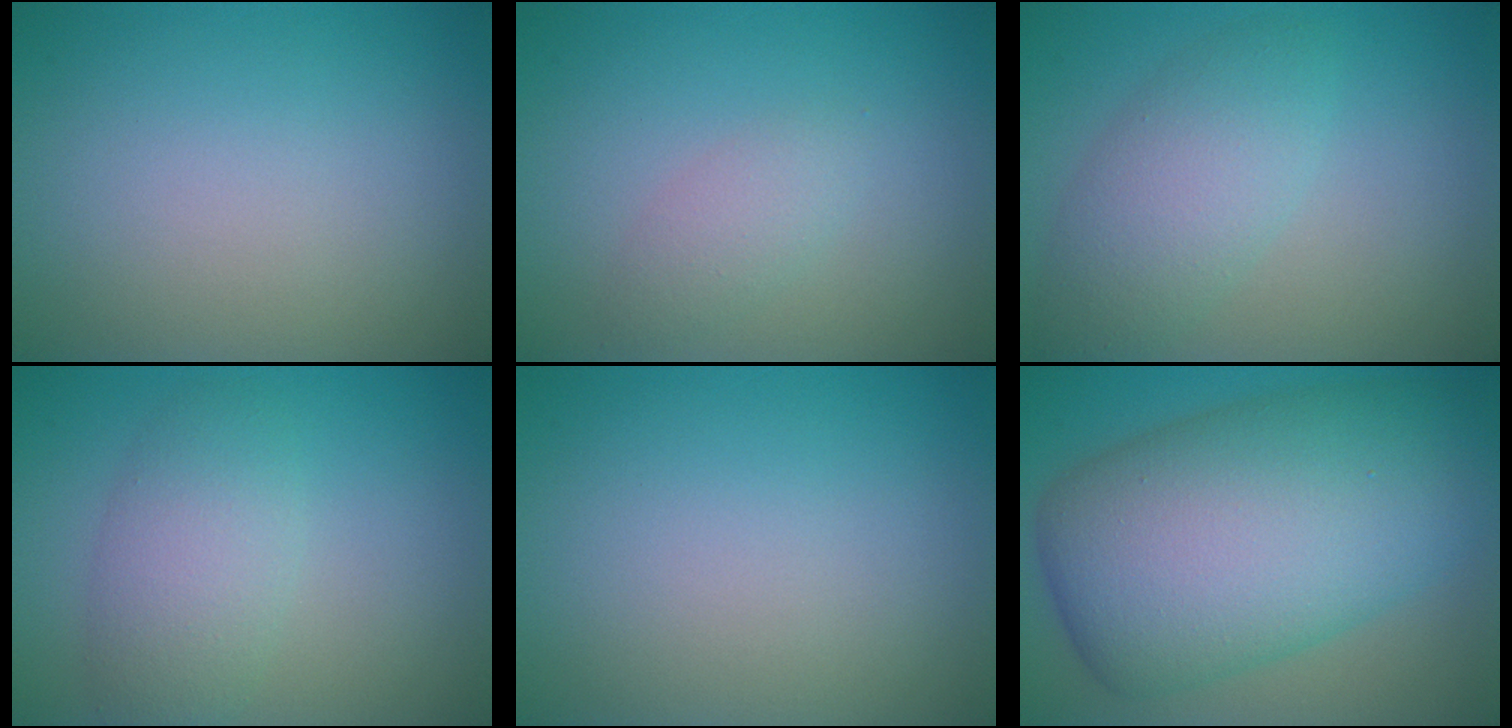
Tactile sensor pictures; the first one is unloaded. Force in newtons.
{"total": 1.7, "press": 1.7, "slide": 0.0}
{"total": 4.2, "press": 4.2, "slide": 0.1}
{"total": 3.9, "press": 3.9, "slide": 0.2}
{"total": 0.0}
{"total": 13.7, "press": 13.7, "slide": 0.3}